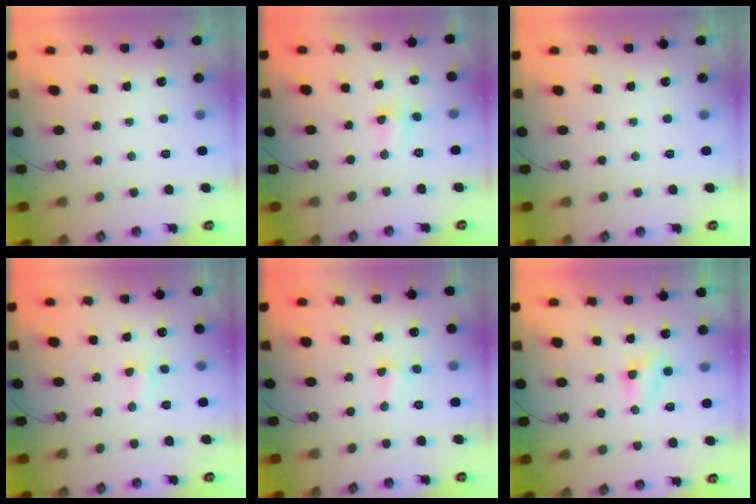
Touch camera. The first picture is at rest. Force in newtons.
{"total": 3.0, "press": 2.9, "slide": 0.6}
{"total": 0.0}
{"total": 4.5, "press": 3.2, "slide": 3.2}
{"total": 1.0, "press": 1.0, "slide": 0.4}
{"total": 3.4, "press": 3.3, "slide": 0.4}